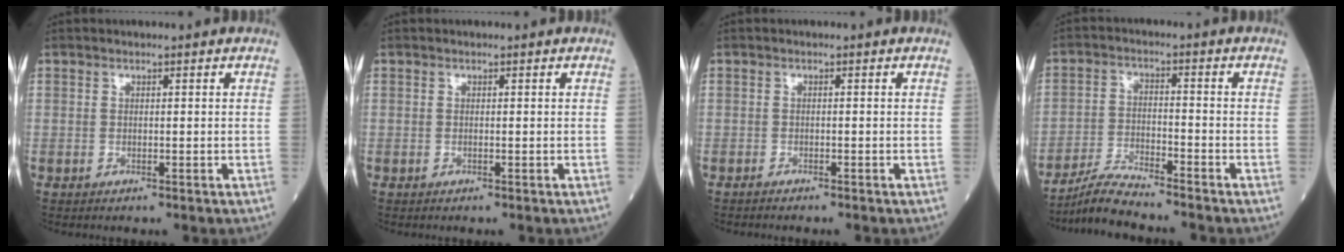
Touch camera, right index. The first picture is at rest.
{"total": 0.0}
{"total": 1.0, "force": [-0.9, 0.1, 0.3], "torque": [-0.008, -0.001, -0.012]}
{"total": 6.6, "force": [-6.2, -0.3, 2.1], "torque": [-0.044, -0.017, -0.117]}